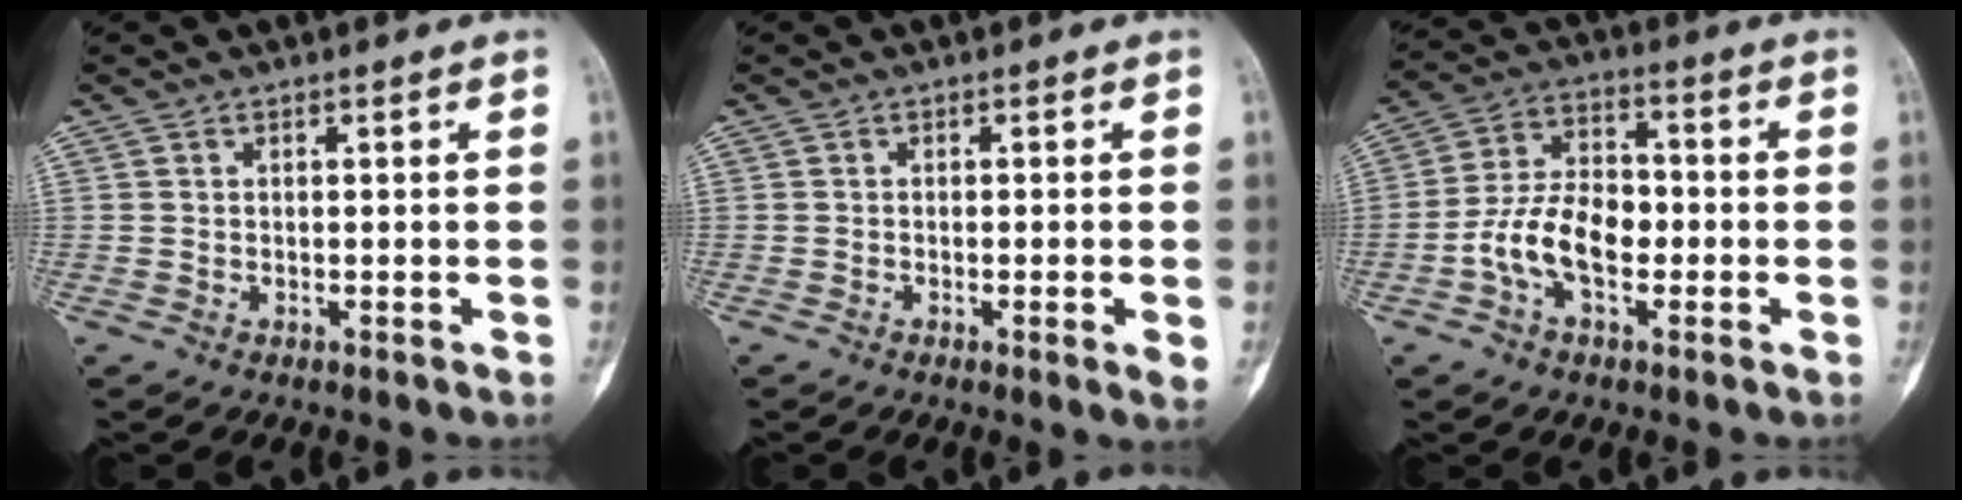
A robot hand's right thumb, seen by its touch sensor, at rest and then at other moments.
{"total": 2.7, "force": [-0.6, 0.3, 2.6], "torque": [-0.044, -0.008, -0.009]}
{"total": 11.0, "force": [-2.8, 6.6, 8.3], "torque": [-0.149, 0.032, -0.059]}